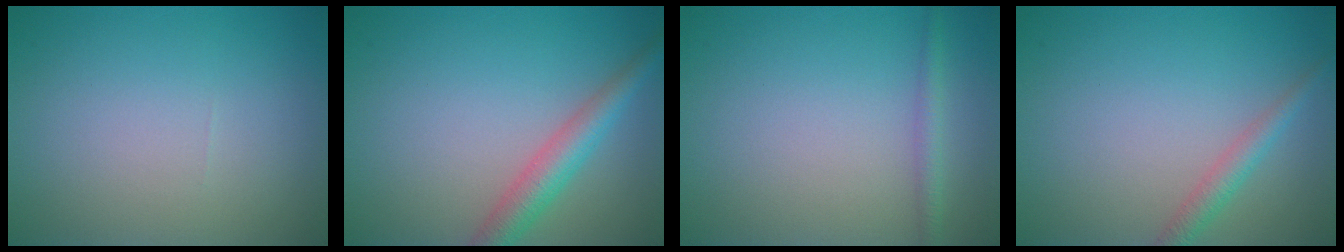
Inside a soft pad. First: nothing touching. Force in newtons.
{"total": 3.6, "press": 3.6, "slide": 0.1}
{"total": 1.4, "press": 1.4, "slide": 0.1}
{"total": 1.9, "press": 1.9, "slide": 0.0}